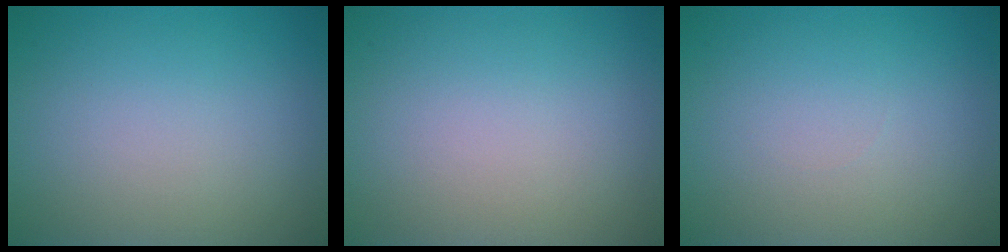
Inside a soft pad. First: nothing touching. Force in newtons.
{"total": 0.0}
{"total": 0.0}